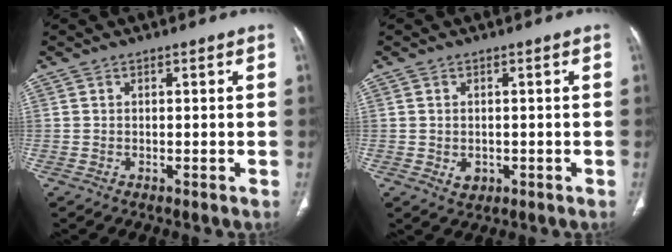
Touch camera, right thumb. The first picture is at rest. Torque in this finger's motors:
{"motor_torque": [-0.57, 0.17, -0.28, -0.05, 0.08]}